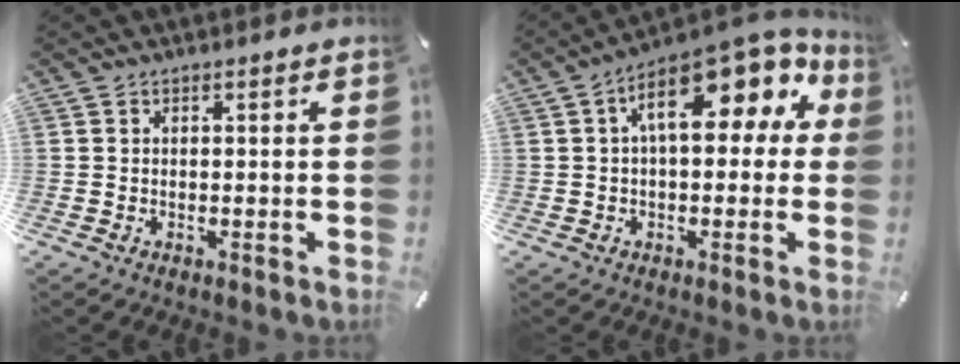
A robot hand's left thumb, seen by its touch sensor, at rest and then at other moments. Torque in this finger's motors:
{"motor_torque": [0.00, 1.57, 2.19, -0.57, 0.20]}